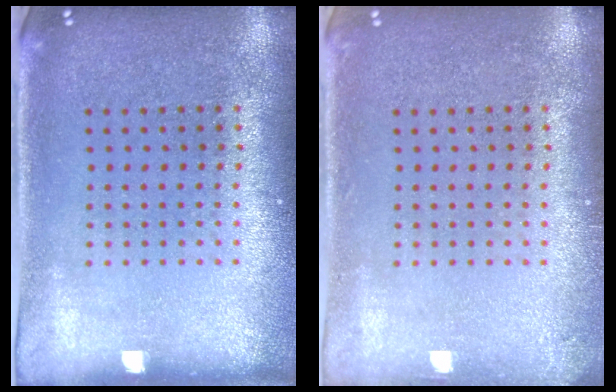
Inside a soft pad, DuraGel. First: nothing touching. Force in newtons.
{"total": 0.9, "press": 0.9, "slide": 0.2}